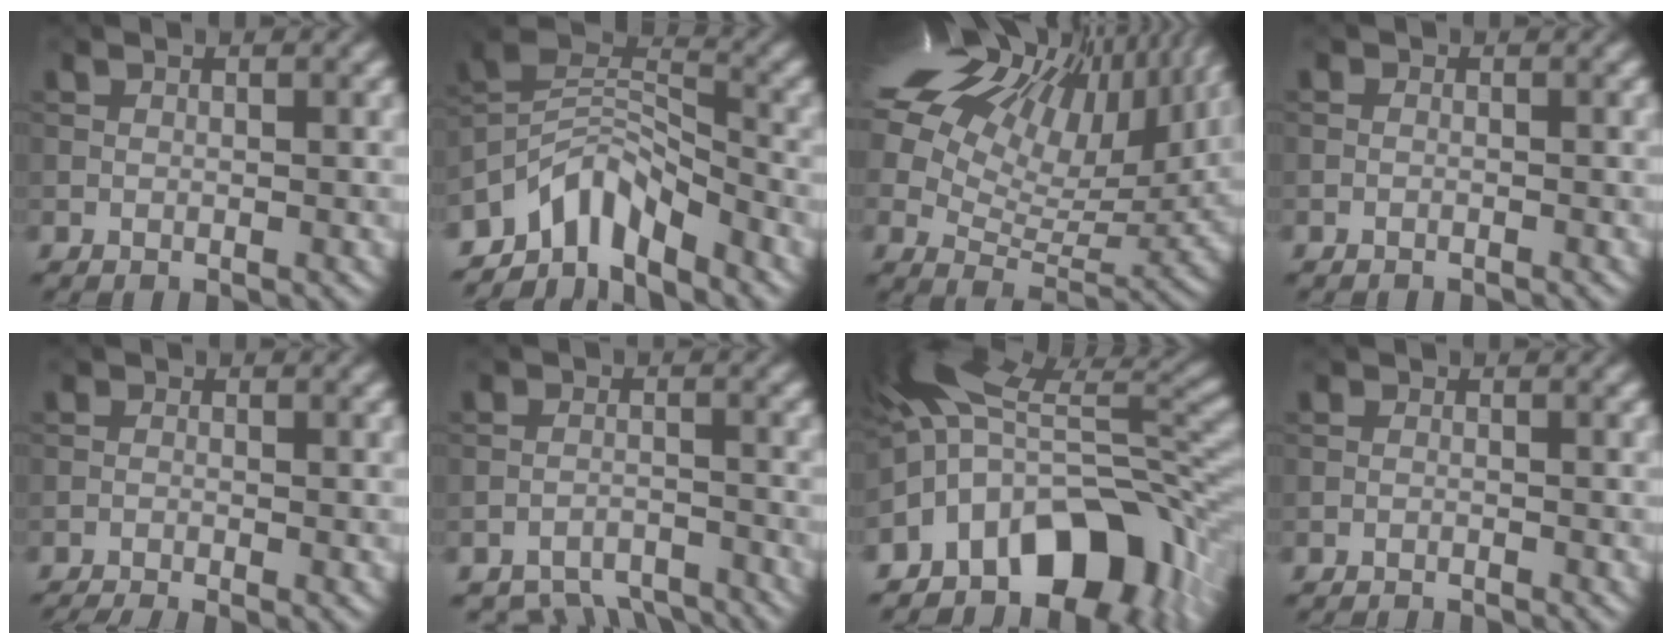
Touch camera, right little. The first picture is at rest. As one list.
[{"total": 6.5, "force": [-5.2, 2.7, 2.8], "torque": [-0.034, -0.003, -0.111]}, {"total": 21.3, "force": [11.5, 11.1, 14.1], "torque": [-0.266, 0.075, 0.181]}, {"total": 0.8, "force": [-0.7, 0.2, 0.2], "torque": [-0.002, -0.003, -0.017]}, {"total": 2.4, "force": [-2.1, 0.2, 1.2], "torque": [-0.029, -0.005, -0.044]}, {"total": 6.0, "force": [-5.6, 1.7, 1.0], "torque": [-0.015, -0.009, -0.090]}, {"total": 13.8, "force": [-6.3, 7.6, 9.7], "torque": [-0.155, 0.018, -0.114]}, {"total": 2.2, "force": [-2.2, 0.2, 0.5], "torque": [-0.010, 0.002, -0.033]}]